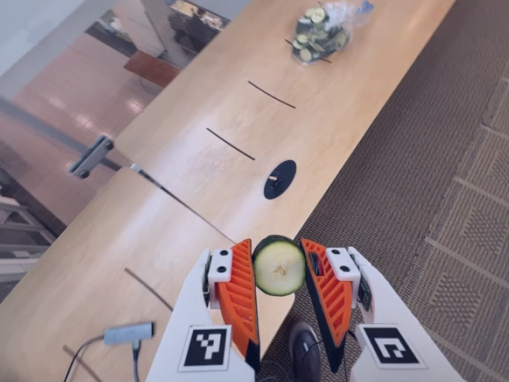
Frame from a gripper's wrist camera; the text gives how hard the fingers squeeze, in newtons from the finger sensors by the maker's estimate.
{"total": 8.5, "left": 8.3, "right": 8.6}